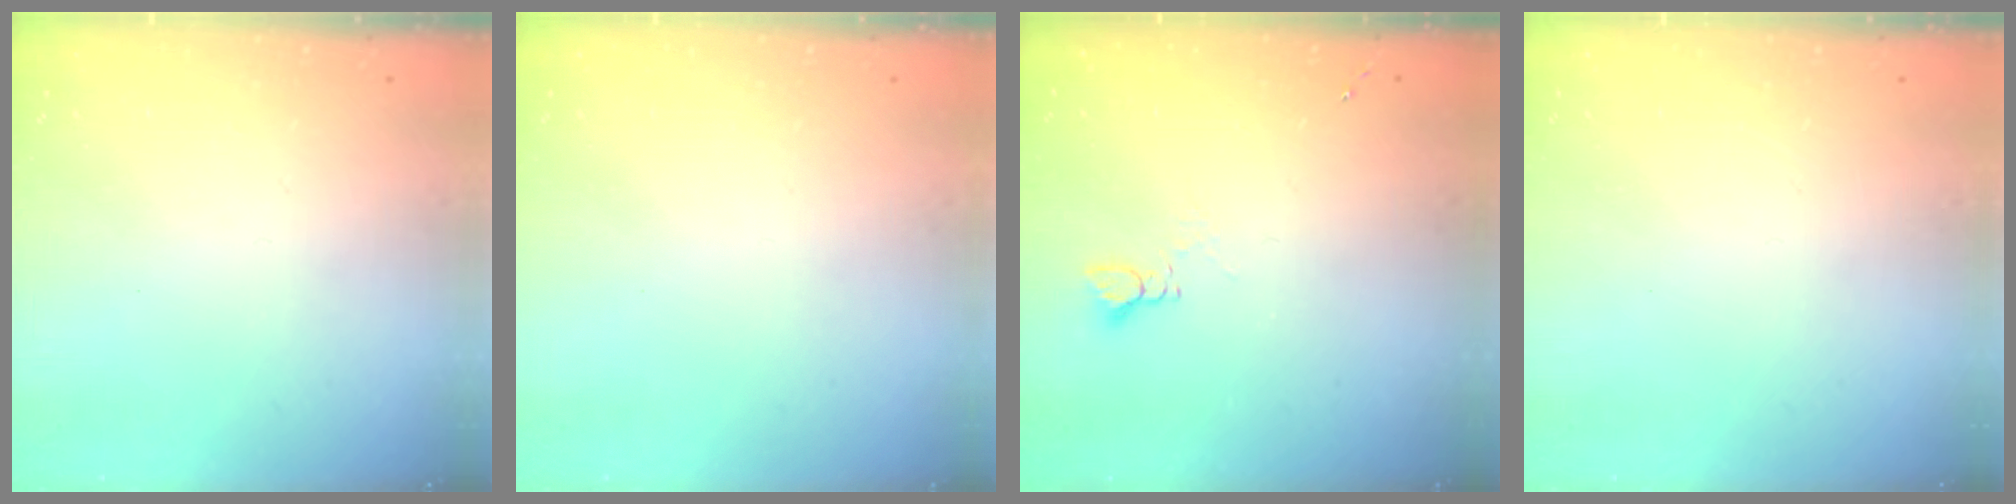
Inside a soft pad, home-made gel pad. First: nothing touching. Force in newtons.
{"total": 0.0}
{"total": 3.0, "press": 3.0, "slide": 0.4}
{"total": 0.0}